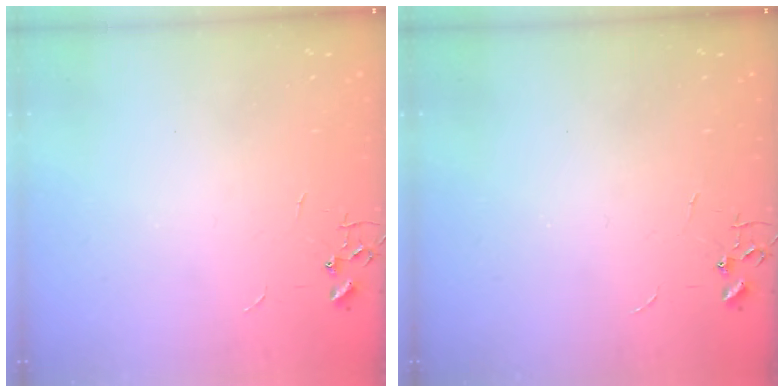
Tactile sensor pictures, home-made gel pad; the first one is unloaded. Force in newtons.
{"total": 0.0}